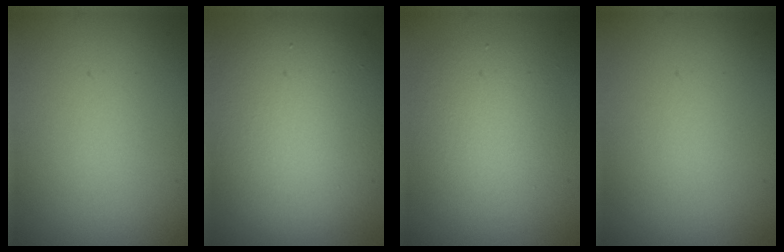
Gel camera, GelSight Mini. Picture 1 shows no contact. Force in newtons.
{"total": 11.3, "press": 11.2, "slide": 0.8}
{"total": 3.9, "press": 3.9, "slide": 0.5}
{"total": 0.0}